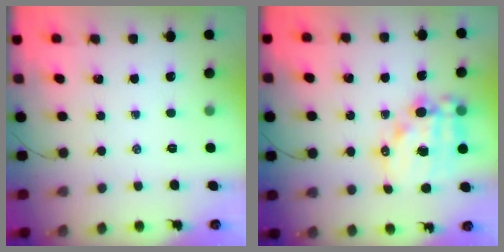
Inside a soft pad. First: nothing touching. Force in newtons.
{"total": 14.9, "press": 14.5, "slide": 3.4}